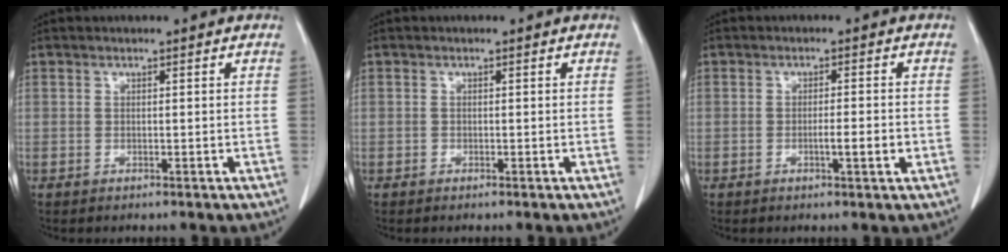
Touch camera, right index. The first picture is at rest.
{"total": 0.0}
{"total": 3.1, "force": [-0.9, 0.2, 3.0], "torque": [-0.047, -0.002, -0.013]}